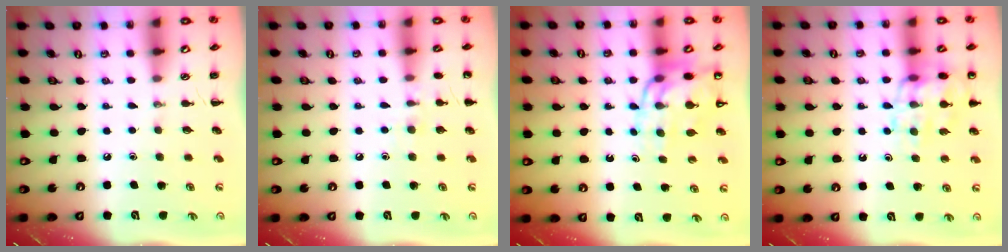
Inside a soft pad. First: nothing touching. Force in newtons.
{"total": 6.7, "press": 6.5, "slide": 1.7}
{"total": 13.3, "press": 13.0, "slide": 3.1}
{"total": 14.3, "press": 14.1, "slide": 2.0}